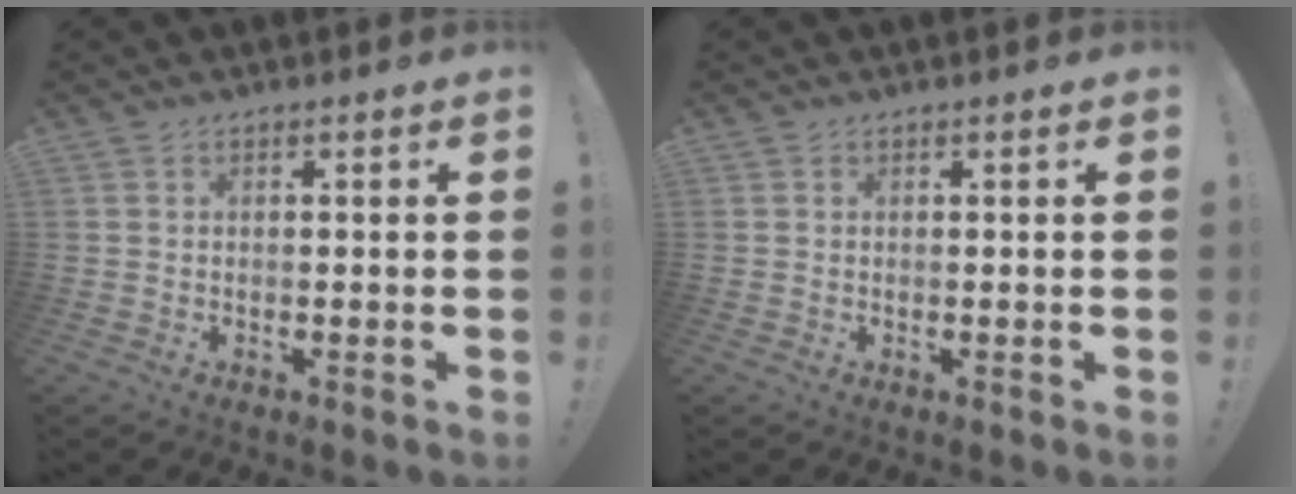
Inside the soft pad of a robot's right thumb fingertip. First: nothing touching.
{"total": 0.0}